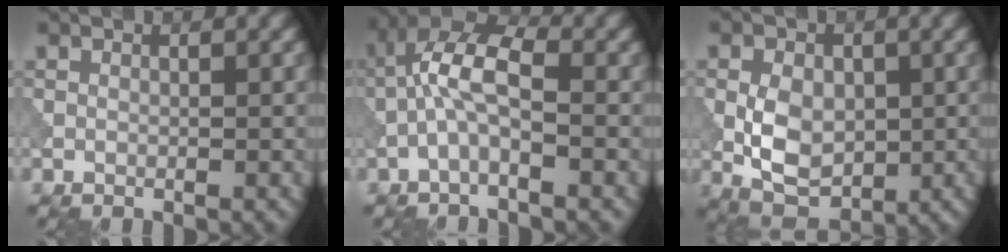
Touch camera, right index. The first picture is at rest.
{"total": 5.4, "force": [-1.1, 2.1, 4.8], "torque": [-0.109, 0.017, -0.030]}
{"total": 5.7, "force": [-0.6, 3.8, 4.2], "torque": [-0.078, -0.005, -0.016]}